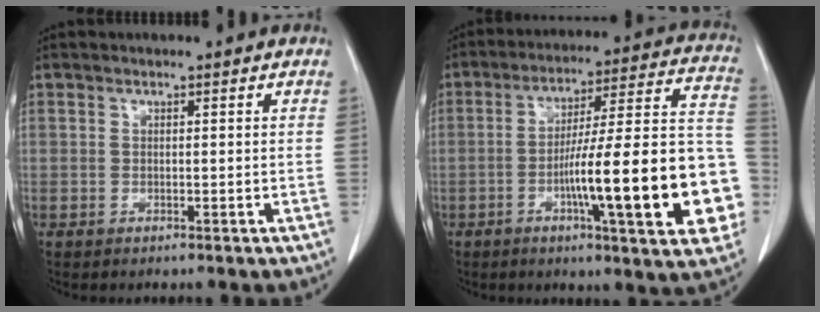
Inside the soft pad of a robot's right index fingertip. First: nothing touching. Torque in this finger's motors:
{"motor_torque": [2.14, 0.00, 0.81, 0.21]}